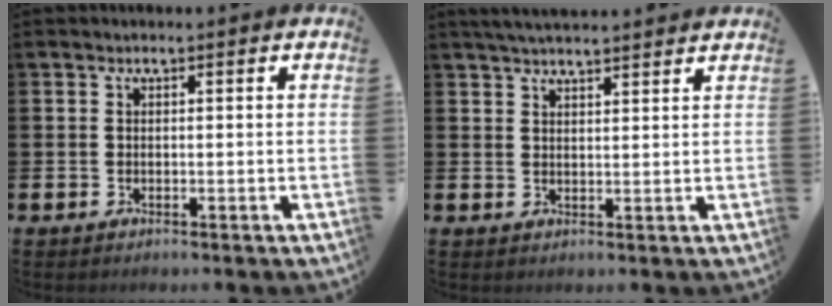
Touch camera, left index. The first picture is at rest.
{"total": 3.4, "force": [3.4, 0.1, 0.8], "torque": [-0.018, -0.010, 0.061]}